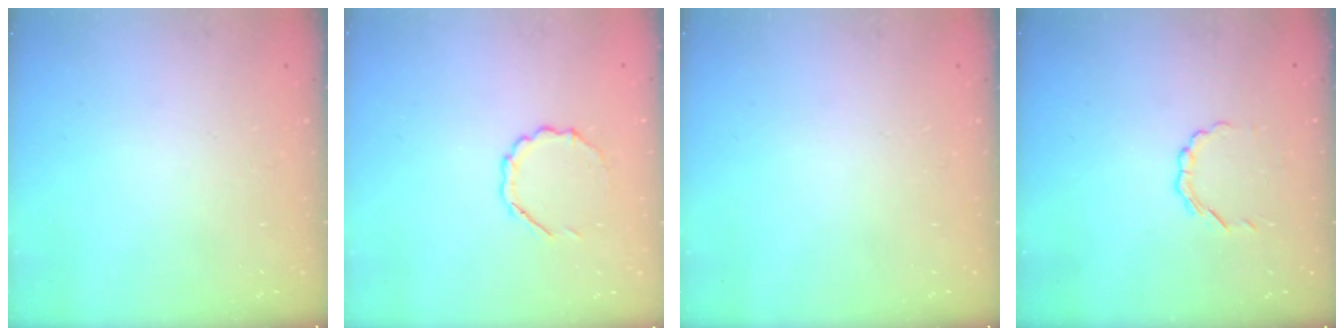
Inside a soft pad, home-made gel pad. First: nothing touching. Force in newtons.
{"total": 4.5, "press": 4.3, "slide": 1.4}
{"total": 0.0}
{"total": 3.1, "press": 3.0, "slide": 0.8}